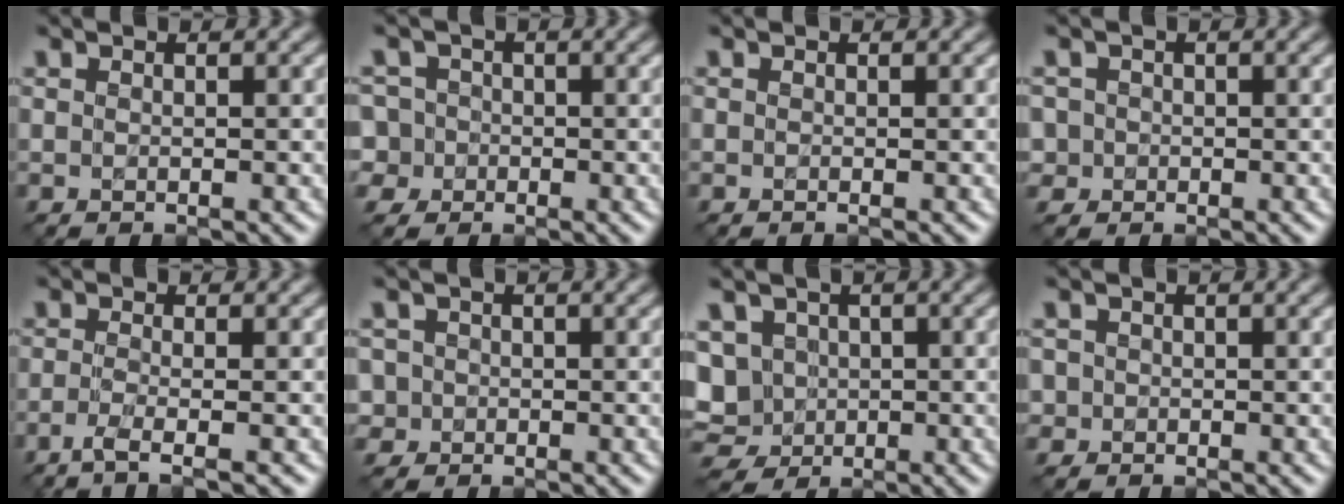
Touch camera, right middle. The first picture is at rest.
{"total": 5.6, "force": [-0.5, 5.3, 1.8], "torque": [-0.031, 0.028, -0.048]}
{"total": 0.0}
{"total": 2.5, "force": [0.1, 2.4, 0.6], "torque": [0.002, 0.014, -0.013]}
{"total": 2.7, "force": [-1.4, 0.7, 2.3], "torque": [-0.034, -0.009, -0.042]}
{"total": 2.8, "force": [0.1, 2.7, 0.7], "torque": [-0.002, 0.016, -0.016]}
{"total": 6.5, "force": [-0.5, 5.7, 3.0], "torque": [-0.068, 0.005, -0.028]}
{"total": 1.8, "force": [0.0, 1.8, 0.3], "torque": [0.010, 0.004, -0.010]}